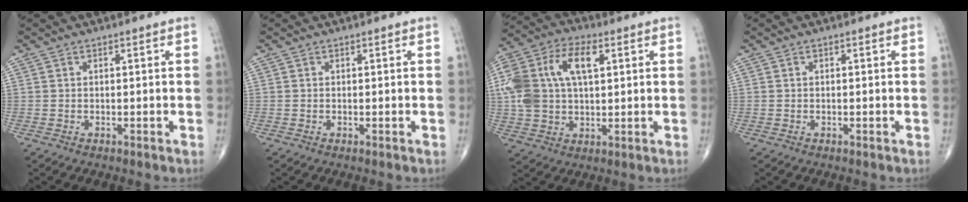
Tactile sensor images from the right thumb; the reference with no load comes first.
{"total": 0.0}
{"total": 16.8, "force": [3.8, 9.8, 13.1], "torque": [-0.265, 0.020, 0.065]}
{"total": 0.0}